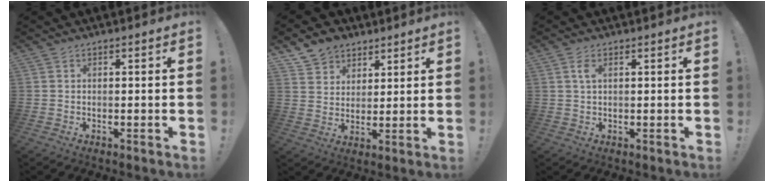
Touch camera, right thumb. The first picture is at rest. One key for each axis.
{"total": 8.1, "fx": 5.6, "fy": 5.7, "fz": 1.2, "tx": -0.027, "ty": -0.036, "tz": 0.115}
{"total": 2.6, "fx": 0.9, "fy": 1.1, "fz": 2.2, "tx": -0.038, "ty": 0.000, "tz": 0.013}